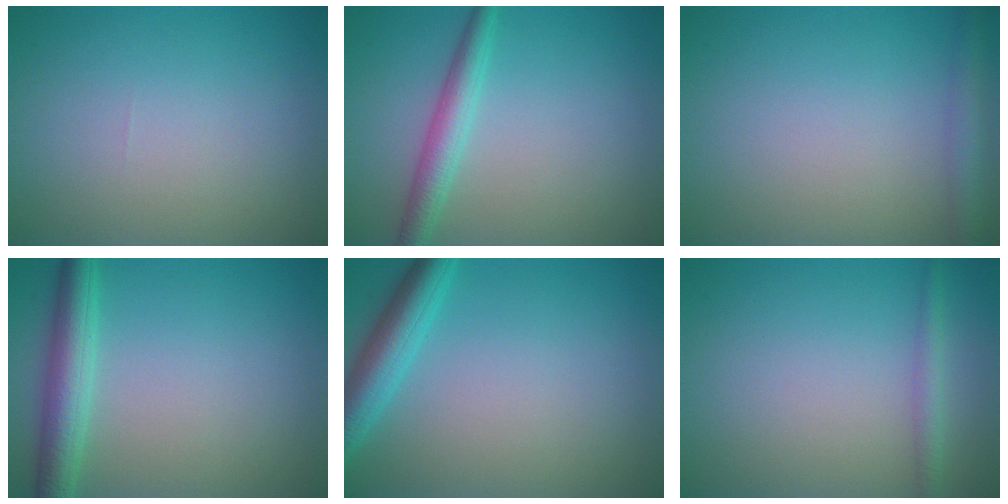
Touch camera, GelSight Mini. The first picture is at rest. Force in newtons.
{"total": 2.9, "press": 2.9, "slide": 0.0}
{"total": 2.6, "press": 2.6, "slide": 0.1}
{"total": 4.2, "press": 4.2, "slide": 0.2}
{"total": 4.1, "press": 4.1, "slide": 0.2}
{"total": 1.6, "press": 1.6, "slide": 0.1}